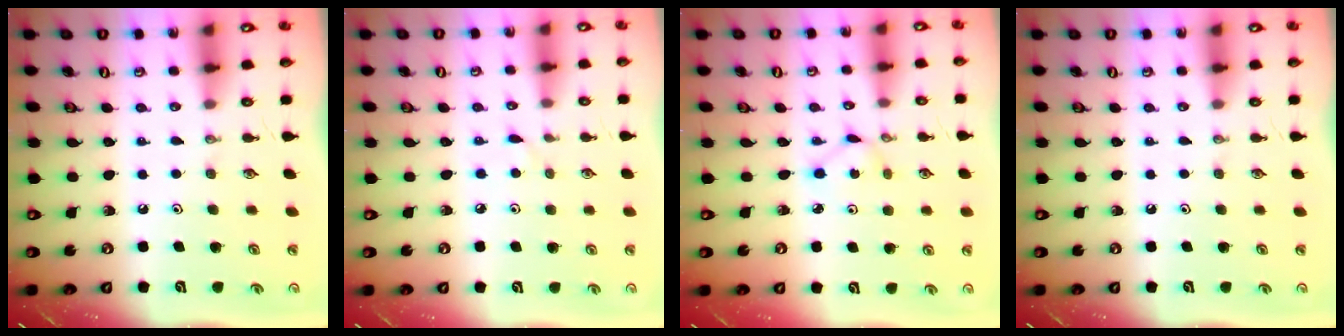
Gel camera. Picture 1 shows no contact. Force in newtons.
{"total": 2.6, "press": 2.6, "slide": 0.3}
{"total": 1.8, "press": 1.7, "slide": 0.2}
{"total": 0.0}